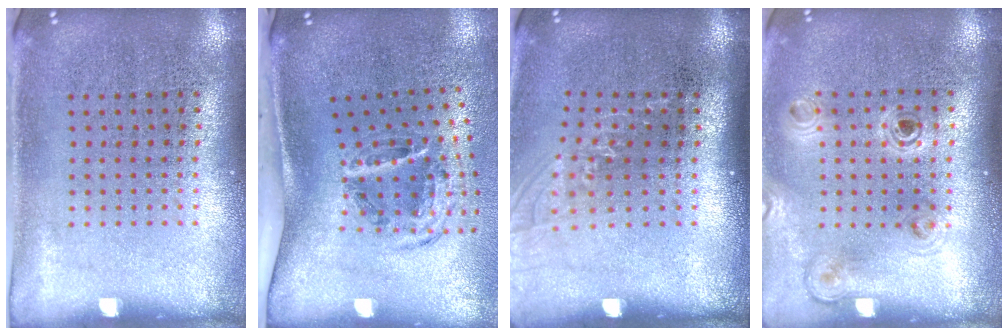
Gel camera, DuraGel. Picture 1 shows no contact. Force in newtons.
{"total": 1.8, "press": 1.1, "slide": 1.5}
{"total": 1.1, "press": 0.9, "slide": 0.6}
{"total": 1.1, "press": 1.1, "slide": 0.2}